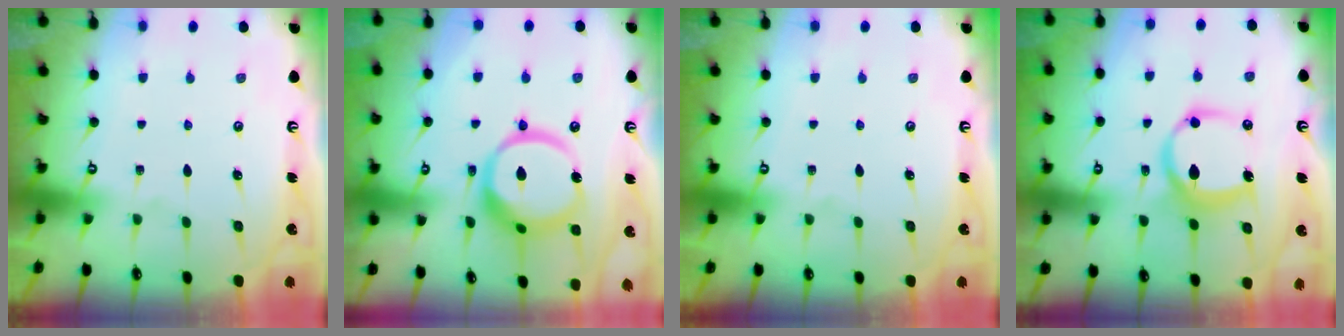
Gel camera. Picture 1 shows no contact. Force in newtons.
{"total": 16.1, "press": 16.0, "slide": 1.8}
{"total": 0.0}
{"total": 10.3, "press": 10.3, "slide": 0.3}